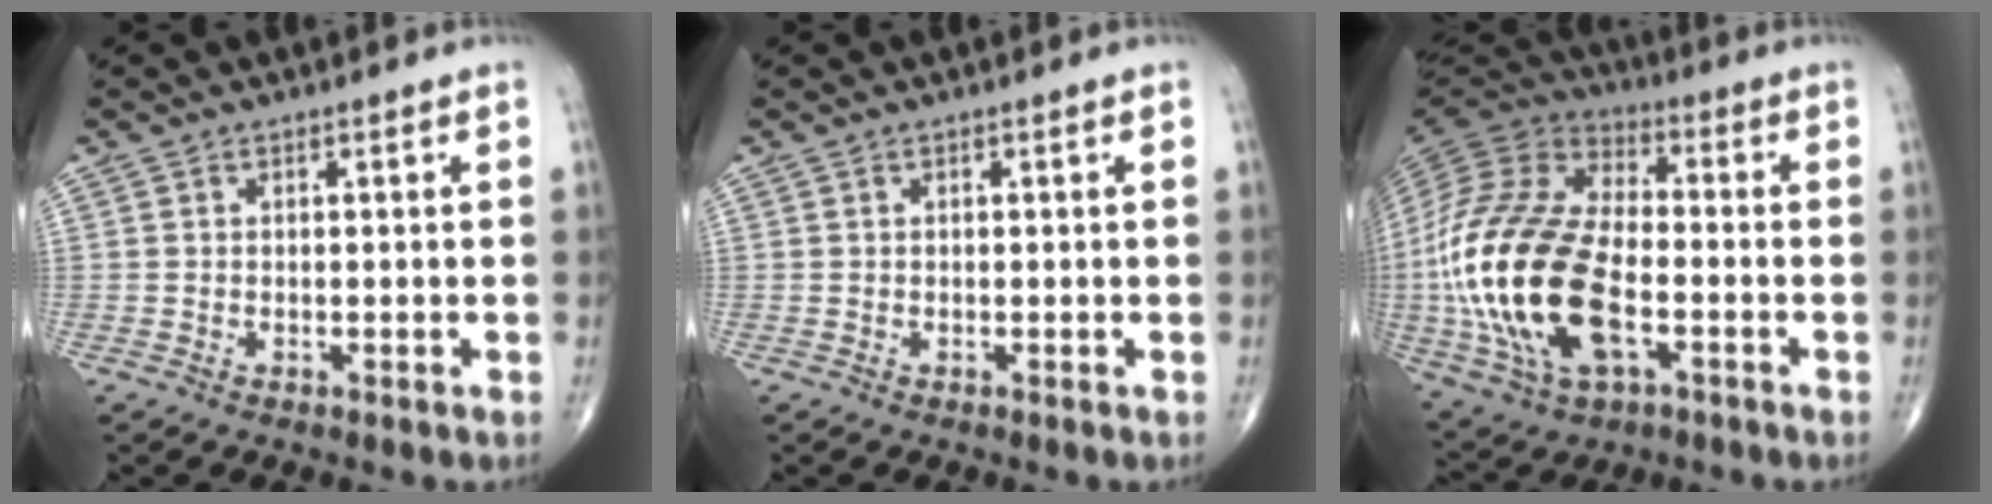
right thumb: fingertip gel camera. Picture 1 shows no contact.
{"total": 0.0}
{"total": 26.7, "force": [-5.3, 14.1, 22.1], "torque": [-0.482, 0.002, -0.091]}